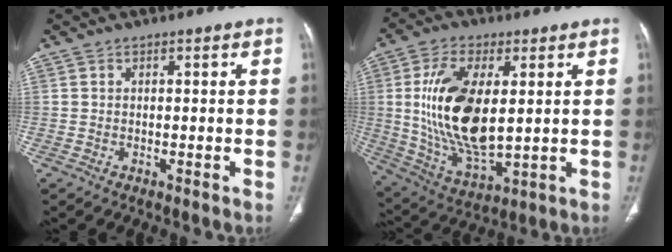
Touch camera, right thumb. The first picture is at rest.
{"total": 18.4, "force": [2.5, 9.0, 15.8], "torque": [-0.301, -0.020, 0.057]}